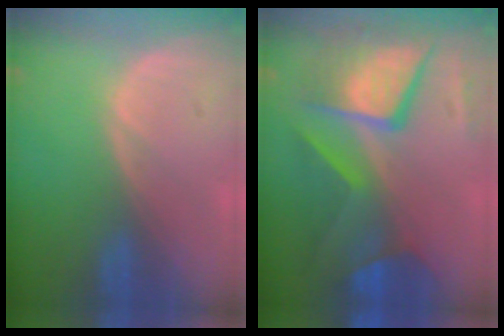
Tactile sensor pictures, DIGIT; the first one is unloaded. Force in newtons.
{"total": 11.3, "press": 11.3, "slide": 1.2}